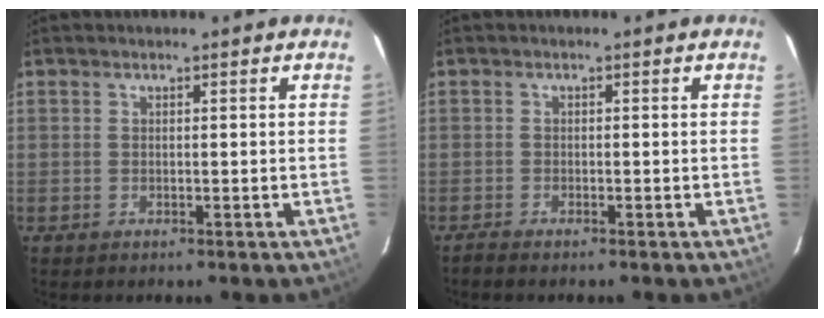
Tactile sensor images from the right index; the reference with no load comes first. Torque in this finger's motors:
{"motor_torque": [0.08, 0.02, 0.05, 0.01]}